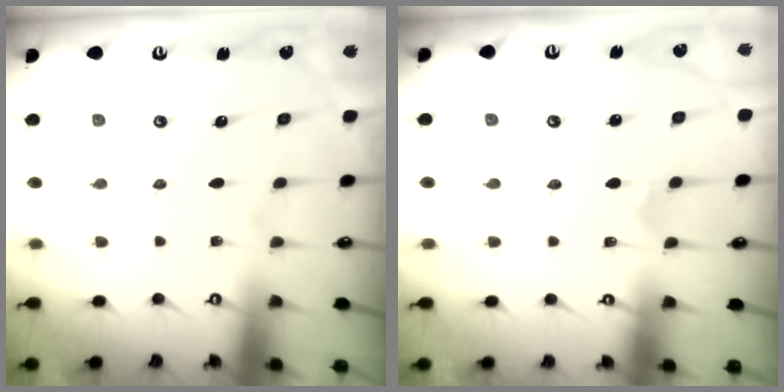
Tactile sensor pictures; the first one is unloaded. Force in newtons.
{"total": 2.0, "press": 2.0, "slide": 0.2}